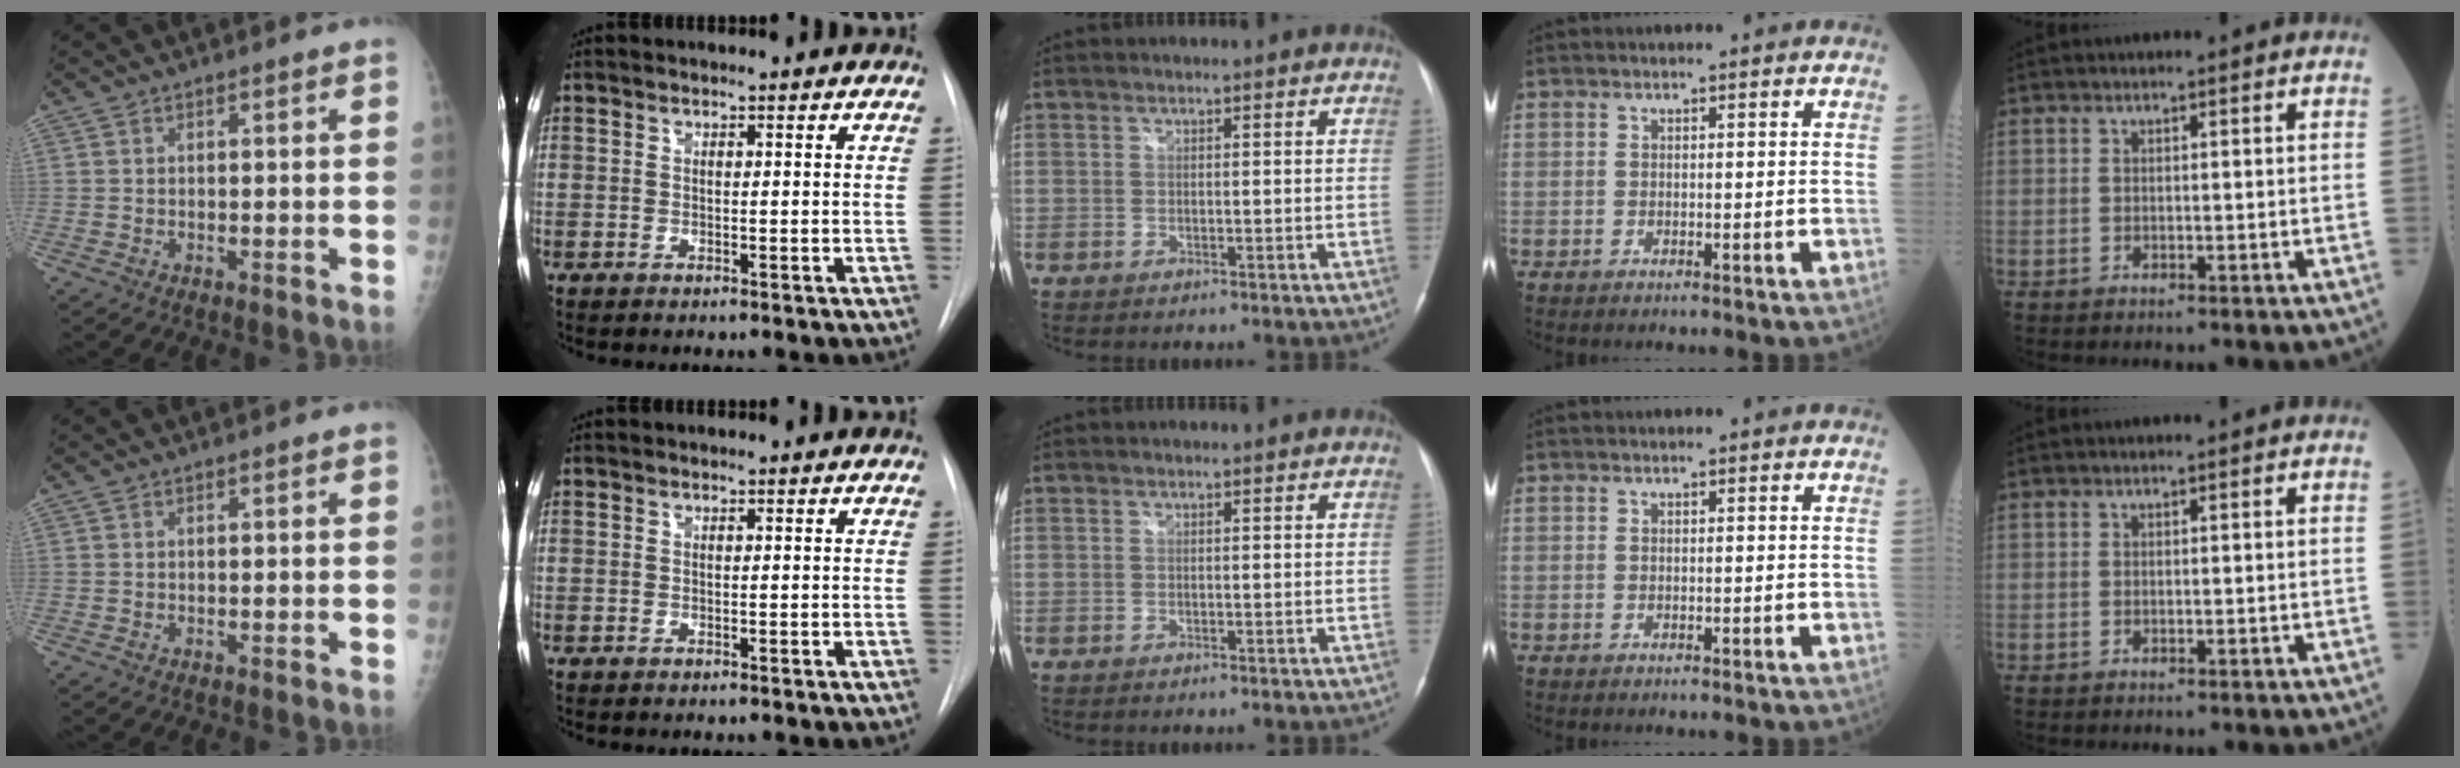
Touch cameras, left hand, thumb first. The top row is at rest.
{}